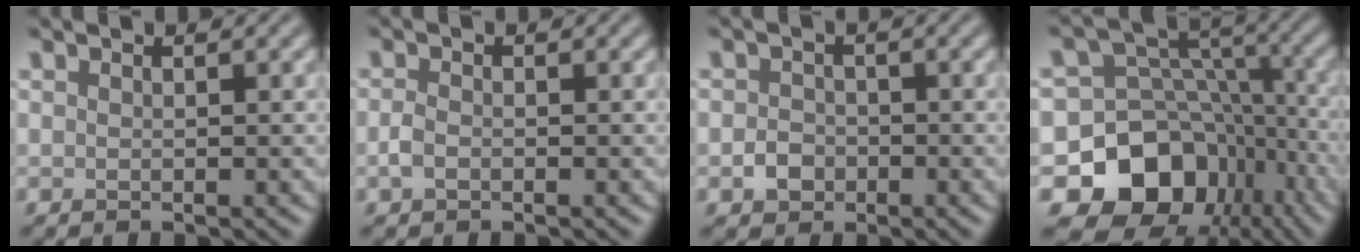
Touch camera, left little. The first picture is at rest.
{"total": 1.2, "force": [-0.5, 0.8, 0.8], "torque": [-0.019, 0.000, -0.013]}
{"total": 1.9, "force": [-0.7, 1.6, 0.7], "torque": [-0.006, 0.000, -0.018]}
{"total": 12.1, "force": [-5.9, 9.4, 4.7], "torque": [-0.082, 0.019, -0.105]}